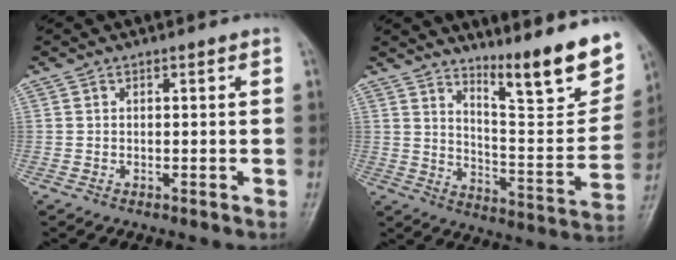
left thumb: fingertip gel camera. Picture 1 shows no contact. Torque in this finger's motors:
{"motor_torque": [0.45, 0.11, 0.14, -0.96, 0.15]}